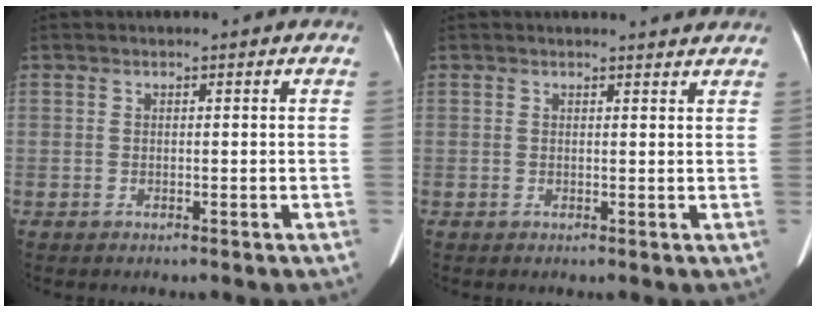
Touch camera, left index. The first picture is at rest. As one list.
[{"total": 2.8, "force": [2.8, 0.2, 0.5], "torque": [-0.013, -0.007, 0.025]}]